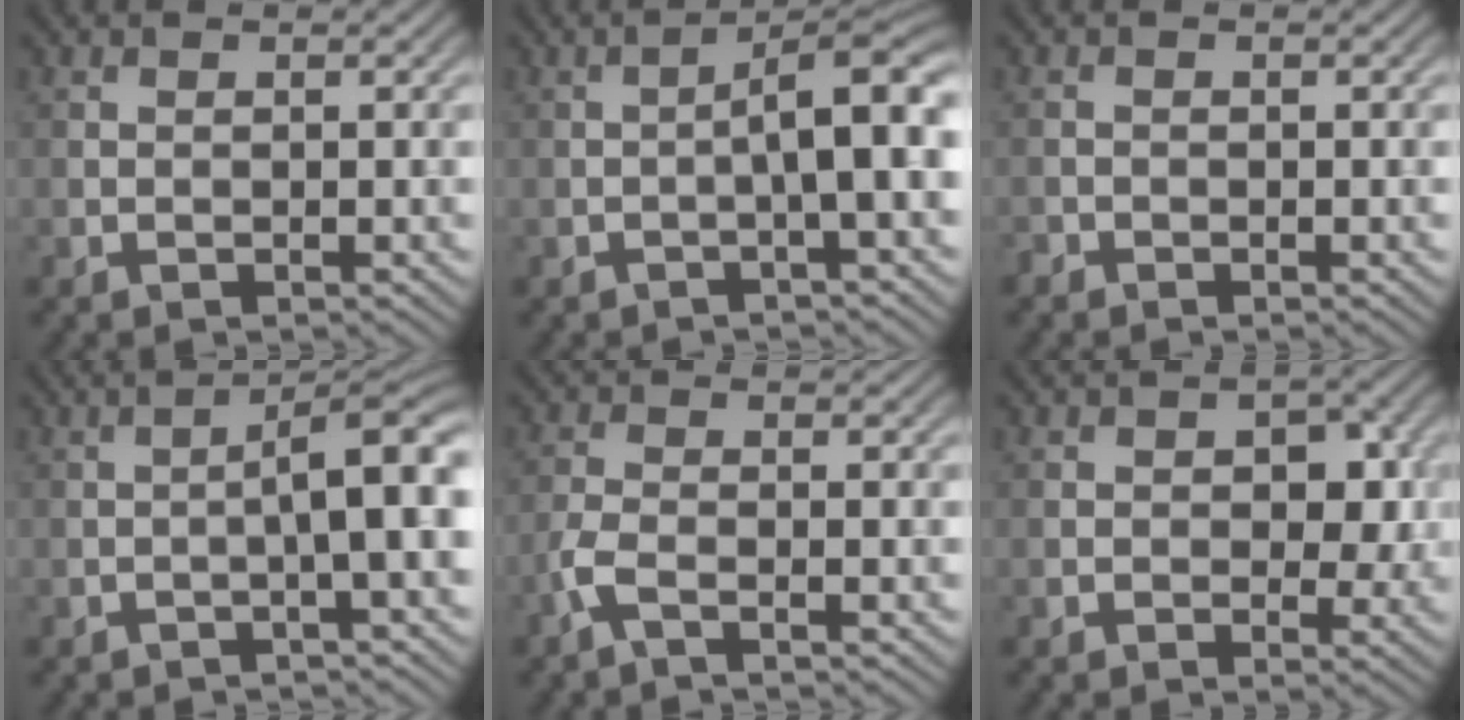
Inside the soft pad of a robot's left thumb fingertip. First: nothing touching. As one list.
[{"total": 6.2, "force": [-0.8, 1.1, 6.0], "torque": [-0.091, 0.021, -0.018]}, {"total": 0.7, "force": [-0.6, 0.2, 0.1], "torque": [0.000, -0.003, -0.013]}, {"total": 5.5, "force": [-0.7, 0.9, 5.4], "torque": [-0.082, 0.019, -0.016]}, {"total": 2.5, "force": [-1.5, 0.6, 1.9], "torque": [-0.048, 0.000, -0.041]}, {"total": 4.1, "force": [0.1, 2.9, 2.9], "torque": [-0.040, -0.006, -0.001]}]